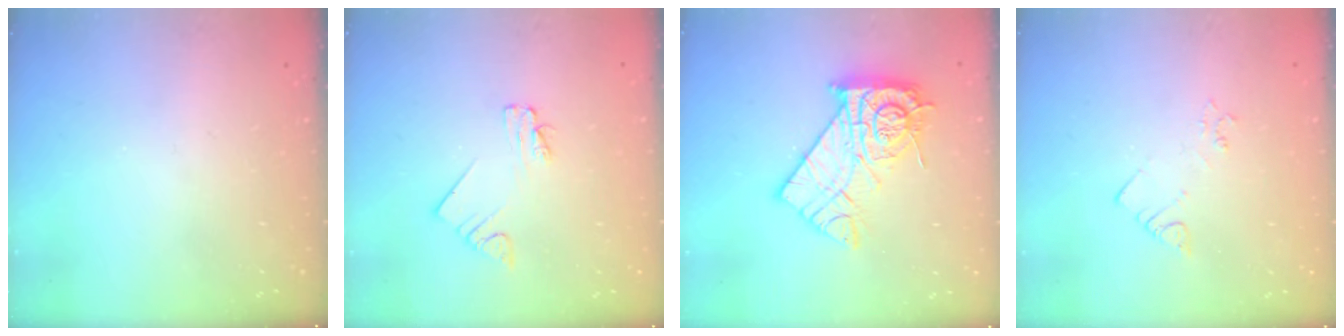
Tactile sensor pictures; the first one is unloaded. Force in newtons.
{"total": 2.2, "press": 2.2, "slide": 0.3}
{"total": 15.2, "press": 15.1, "slide": 1.6}
{"total": 3.1, "press": 3.1, "slide": 0.5}